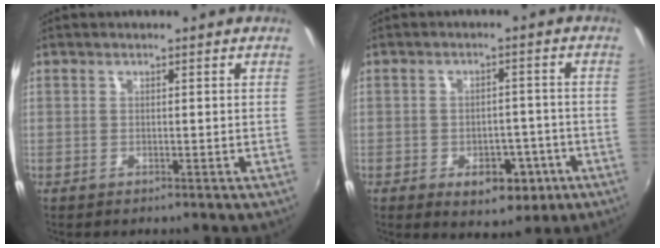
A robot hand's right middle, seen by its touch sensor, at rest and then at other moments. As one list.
[{"total": 8.4, "force": [-4.1, 5.3, 5.0], "torque": [-0.084, 0.002, -0.042]}]